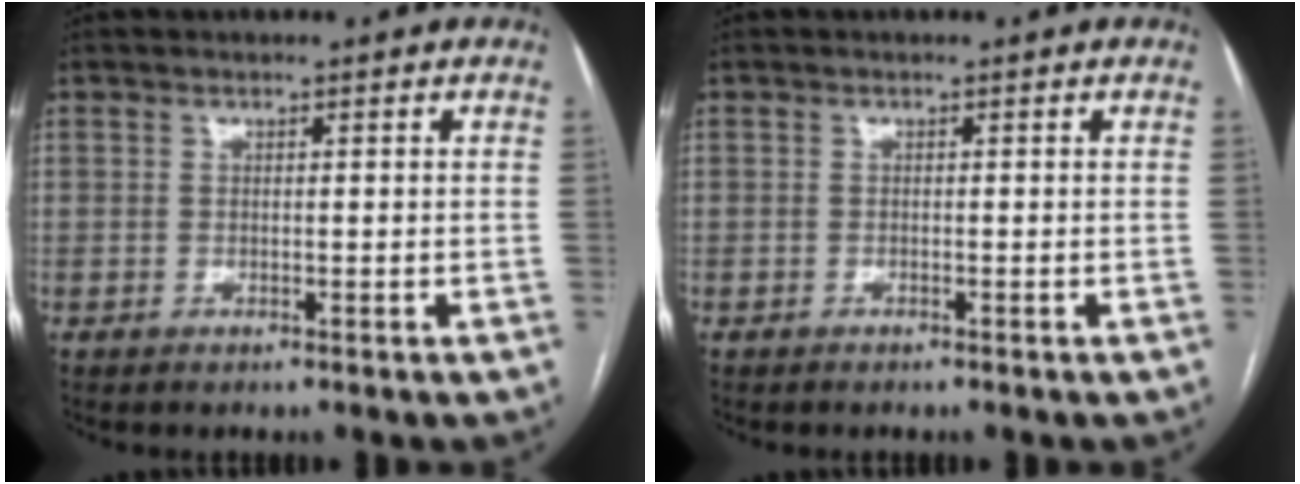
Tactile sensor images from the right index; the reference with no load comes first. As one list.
[{"total": 0.0}]